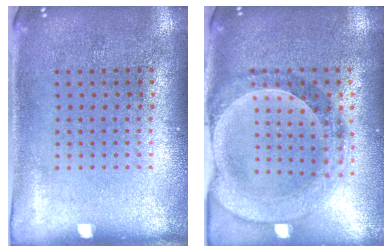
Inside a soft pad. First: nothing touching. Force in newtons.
{"total": 1.5, "press": 1.5, "slide": 0.3}